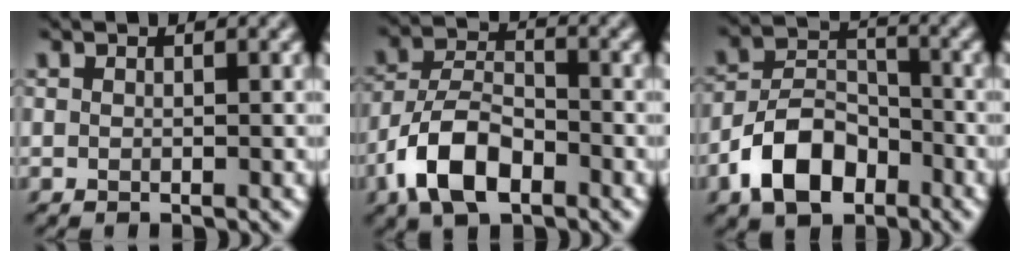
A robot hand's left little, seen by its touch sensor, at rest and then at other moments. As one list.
[{"total": 6.9, "force": [-3.8, 3.5, 4.6], "torque": [-0.084, 0.003, -0.080]}, {"total": 6.6, "force": [-3.7, 4.0, 3.8], "torque": [-0.066, 0.003, -0.074]}]